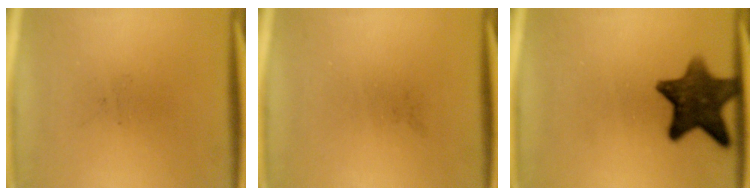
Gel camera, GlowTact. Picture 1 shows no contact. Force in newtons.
{"total": 0.0}
{"total": 11.2}